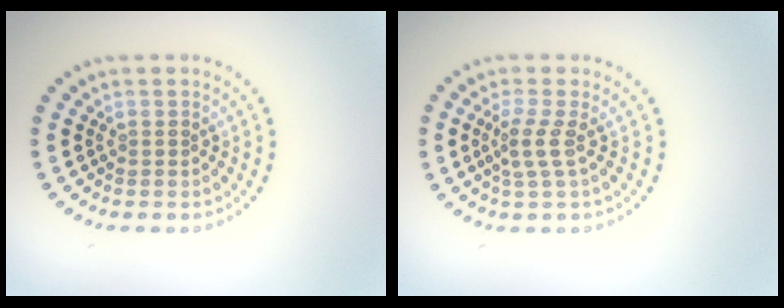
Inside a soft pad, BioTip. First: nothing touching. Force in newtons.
{"total": 2.2, "press": 1.5, "slide": 1.5}